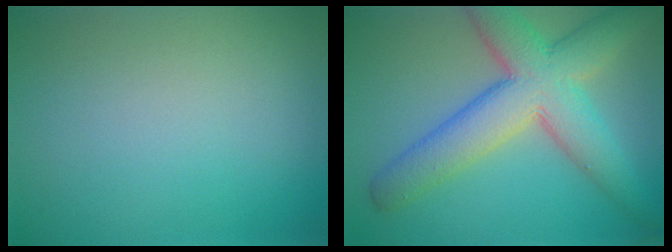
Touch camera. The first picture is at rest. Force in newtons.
{"total": 8.9, "press": 8.9, "slide": 0.5}